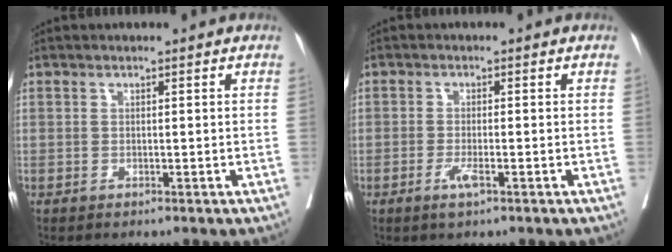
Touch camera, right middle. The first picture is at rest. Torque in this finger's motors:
{"motor_torque": [0.51, -0.34, 0.22, 0.07]}